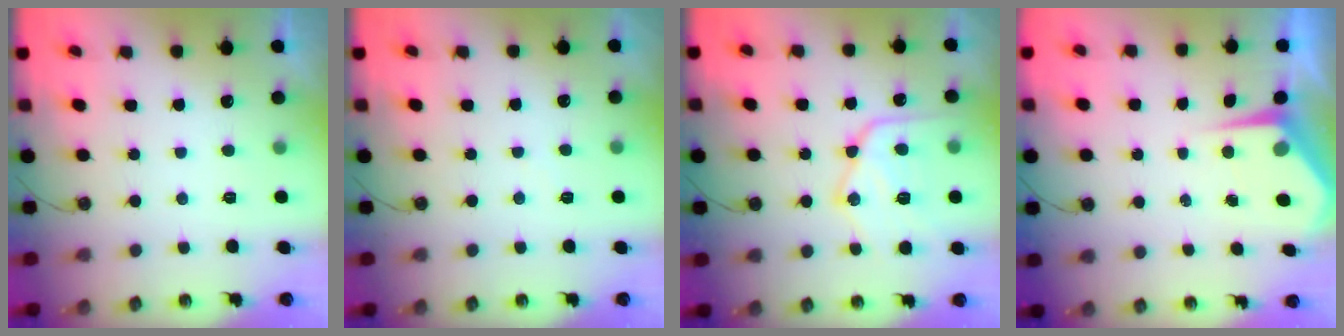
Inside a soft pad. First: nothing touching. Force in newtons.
{"total": 2.6, "press": 2.6, "slide": 0.4}
{"total": 16.9, "press": 16.9, "slide": 1.6}
{"total": 4.9, "press": 4.9, "slide": 0.4}